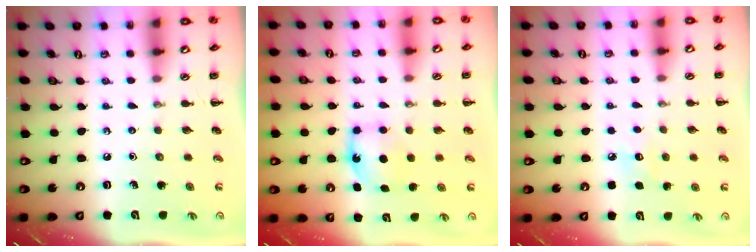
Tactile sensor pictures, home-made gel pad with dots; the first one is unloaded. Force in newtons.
{"total": 6.1, "press": 5.9, "slide": 1.3}
{"total": 6.2, "press": 5.9, "slide": 1.7}